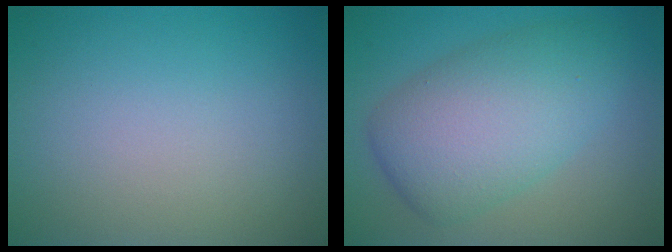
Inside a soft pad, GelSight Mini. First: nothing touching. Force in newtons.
{"total": 7.6, "press": 7.6, "slide": 0.2}